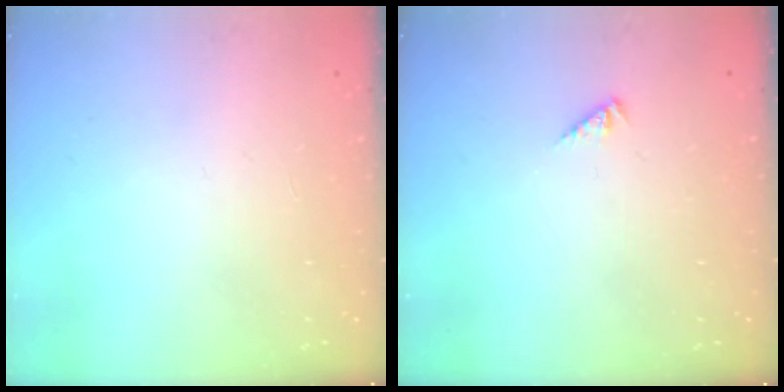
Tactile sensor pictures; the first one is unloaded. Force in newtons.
{"total": 1.0, "press": 1.0, "slide": 0.3}